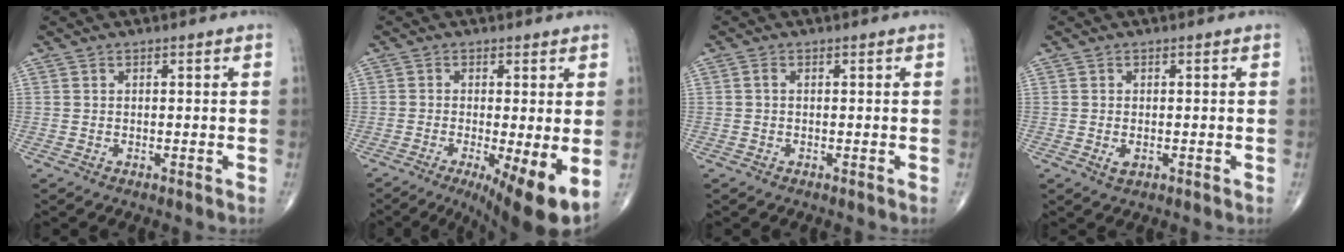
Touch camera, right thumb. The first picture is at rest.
{"total": 10.6, "force": [-3.2, 2.2, 9.9], "torque": [-0.152, -0.022, -0.046]}
{"total": 0.7, "force": [0.0, 0.4, 0.6], "torque": [-0.012, 0.001, -0.002]}
{"total": 1.8, "force": [-0.4, 1.0, 1.4], "torque": [-0.026, -0.003, -0.005]}